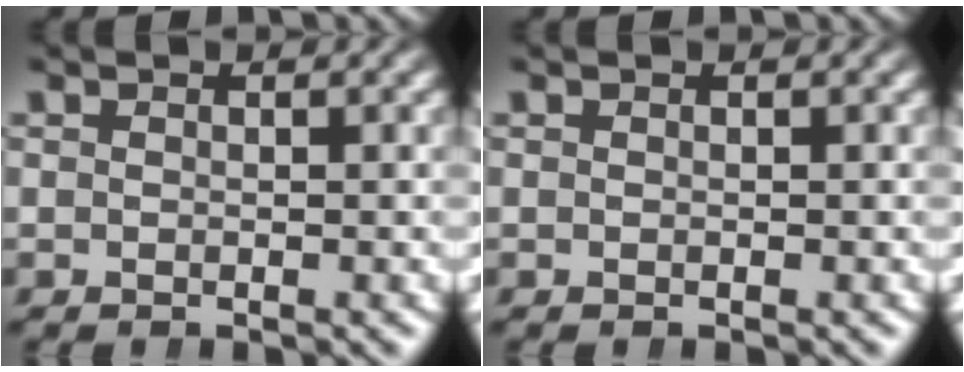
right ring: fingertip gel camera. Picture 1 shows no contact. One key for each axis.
{"total": 0.0}